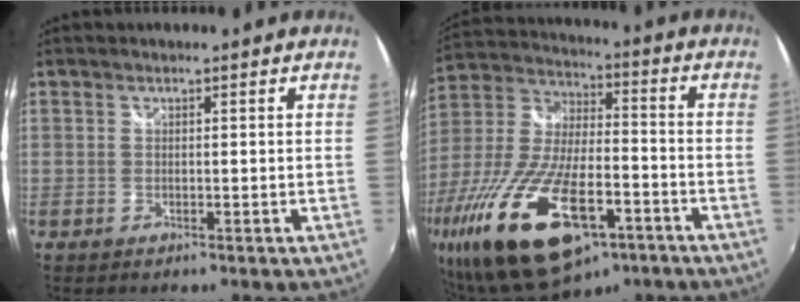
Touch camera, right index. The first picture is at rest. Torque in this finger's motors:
{"motor_torque": [2.01, -0.13, 1.05, 0.21]}